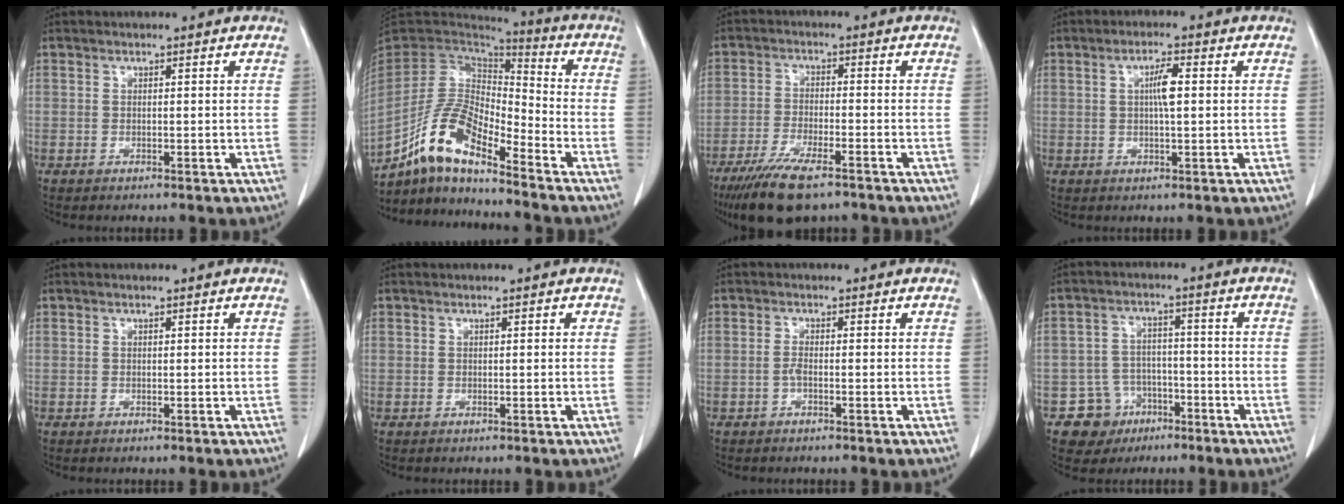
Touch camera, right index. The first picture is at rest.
{"total": 12.8, "force": [-9.2, 3.0, 8.4], "torque": [-0.174, 0.015, -0.175]}
{"total": 11.0, "force": [-8.0, 2.6, 7.1], "torque": [-0.125, -0.023, -0.132]}
{"total": 3.7, "force": [0.5, 0.4, 3.6], "torque": [-0.066, 0.002, 0.007]}
{"total": 0.0}
{"total": 0.5, "force": [0.2, 0.1, 0.4], "torque": [-0.008, 0.000, 0.002]}
{"total": 1.1, "force": [-0.5, 0.2, 1.0], "torque": [-0.019, 0.003, -0.012]}
{"total": 6.9, "force": [-3.6, 5.8, 0.2], "torque": [0.006, 0.014, -0.051]}